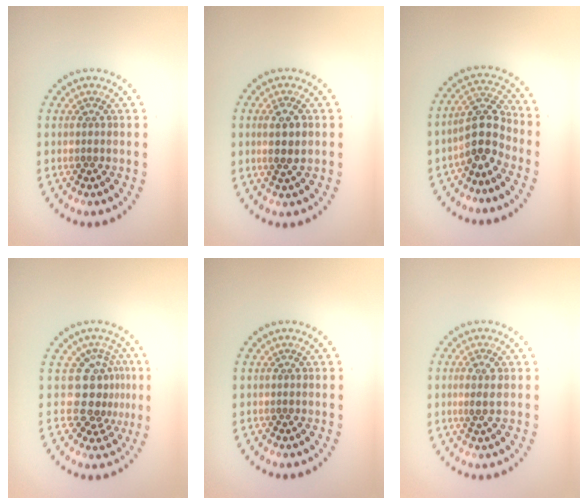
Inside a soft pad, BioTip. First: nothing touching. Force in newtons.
{"total": 2.0, "press": 1.9, "slide": 0.6}
{"total": 4.1, "press": 3.6, "slide": 1.9}
{"total": 3.6, "press": 2.6, "slide": 2.5}
{"total": 0.0}
{"total": 1.7, "press": 1.5, "slide": 0.8}